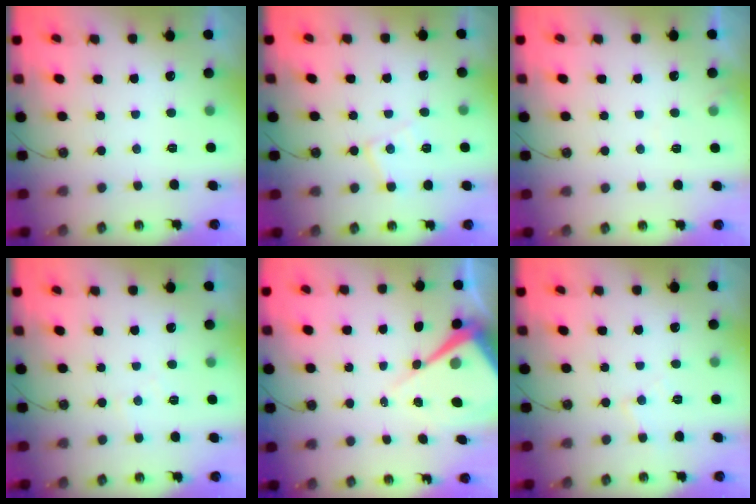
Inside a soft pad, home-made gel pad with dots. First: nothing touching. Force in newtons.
{"total": 8.1, "press": 8.0, "slide": 0.6}
{"total": 3.7, "press": 3.7, "slide": 0.6}
{"total": 3.0, "press": 3.0, "slide": 0.5}
{"total": 10.8, "press": 10.7, "slide": 0.7}
{"total": 5.4, "press": 5.4, "slide": 0.9}